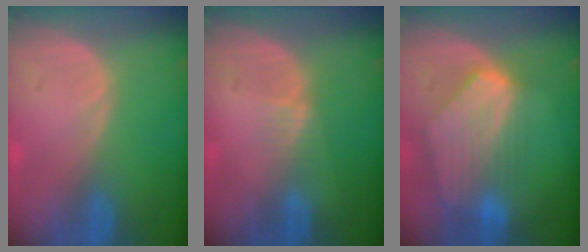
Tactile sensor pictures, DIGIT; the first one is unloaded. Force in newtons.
{"total": 1.3, "press": 1.3, "slide": 0.2}
{"total": 8.6, "press": 7.7, "slide": 3.8}